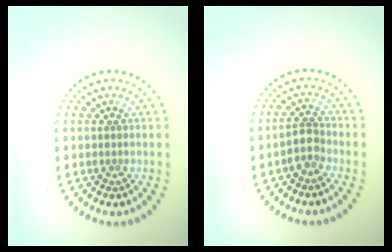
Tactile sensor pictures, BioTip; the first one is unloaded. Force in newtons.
{"total": 1.9, "press": 1.6, "slide": 1.0}